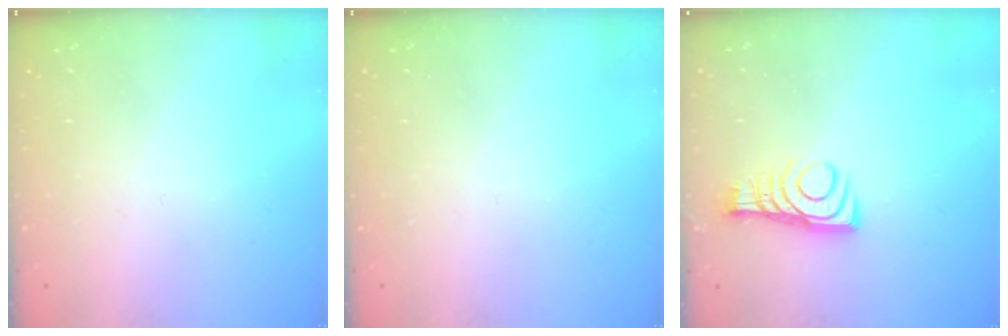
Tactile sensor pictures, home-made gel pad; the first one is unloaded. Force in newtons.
{"total": 0.0}
{"total": 10.8, "press": 10.8, "slide": 0.4}